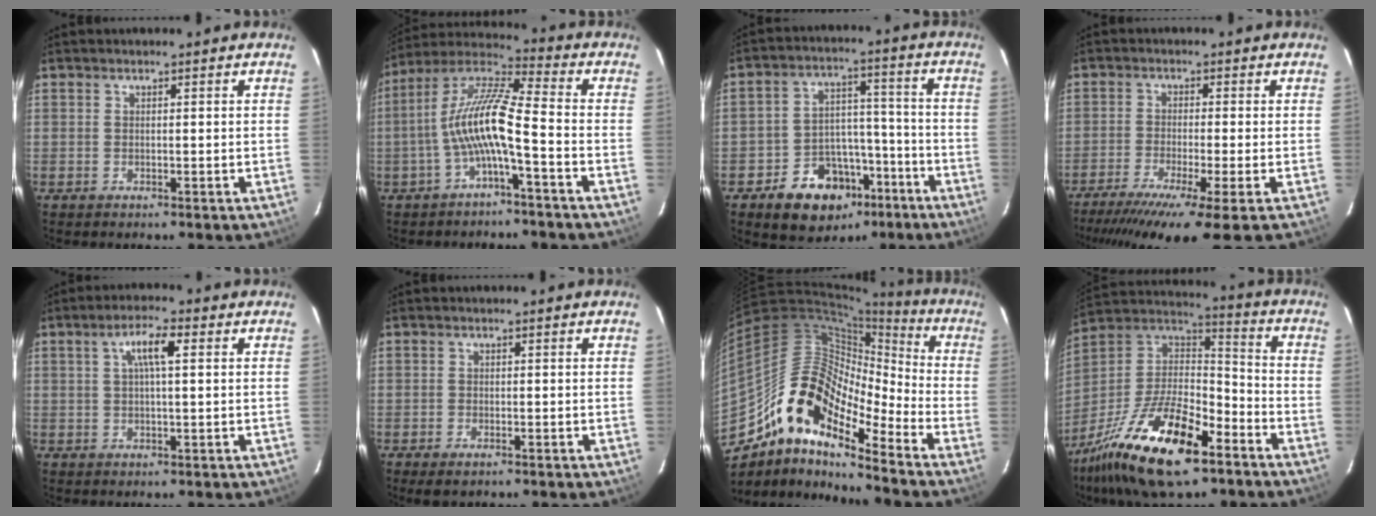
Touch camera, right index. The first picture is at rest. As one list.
[{"total": 11.0, "force": [-3.4, 1.1, 10.4], "torque": [-0.218, 0.015, -0.068]}, {"total": 13.4, "force": [-7.9, 9.5, 5.3], "torque": [-0.099, 0.041, -0.100]}, {"total": 12.0, "force": [-9.0, -0.4, 7.9], "torque": [-0.168, -0.042, -0.149]}, {"total": 4.9, "force": [1.4, 0.9, 4.6], "torque": [-0.089, 0.009, 0.026]}, {"total": 2.2, "force": [-1.6, 1.0, 1.2], "torque": [-0.025, -0.008, -0.027]}, {"total": 17.7, "force": [-12.2, 5.6, 11.4], "torque": [-0.184, -0.002, -0.247]}, {"total": 24.3, "force": [-14.4, 9.5, 17.1], "torque": [-0.341, -0.017, -0.255]}]